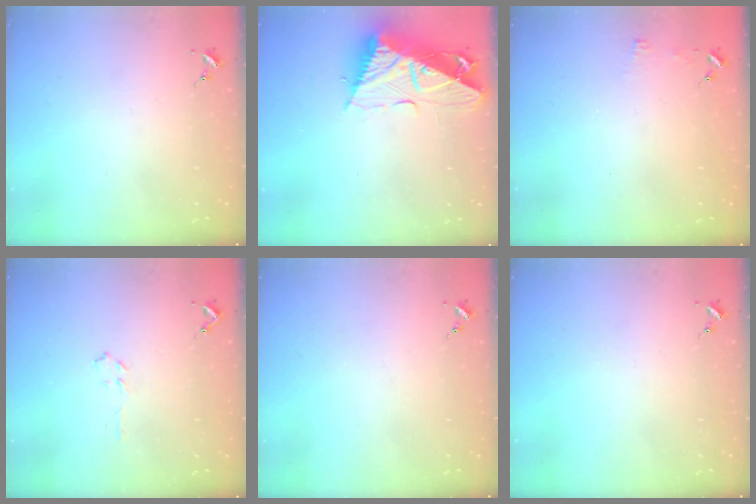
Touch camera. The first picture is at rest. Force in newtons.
{"total": 16.6, "press": 16.5, "slide": 1.5}
{"total": 3.4, "press": 3.3, "slide": 0.3}
{"total": 3.5, "press": 3.4, "slide": 0.5}
{"total": 0.0}
{"total": 0.0}